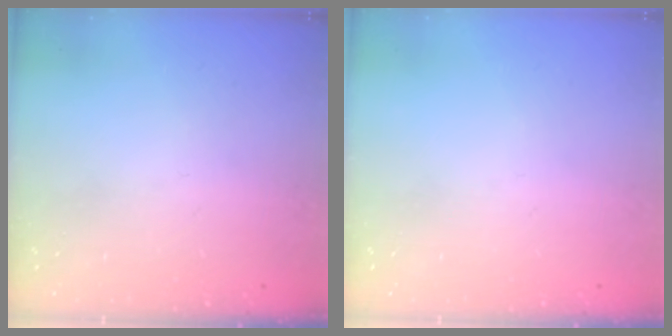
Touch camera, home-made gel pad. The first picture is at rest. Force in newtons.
{"total": 0.0}